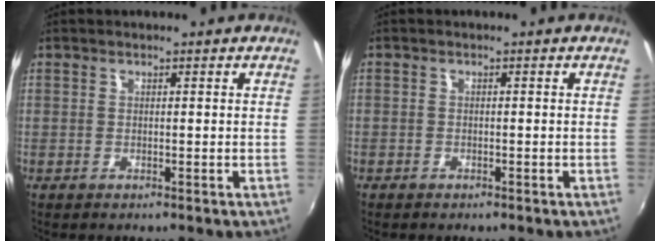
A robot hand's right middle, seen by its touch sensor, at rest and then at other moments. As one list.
[{"total": 1.3, "force": [-0.9, 0.9, 0.0], "torque": [-0.005, 0.004, -0.013]}]